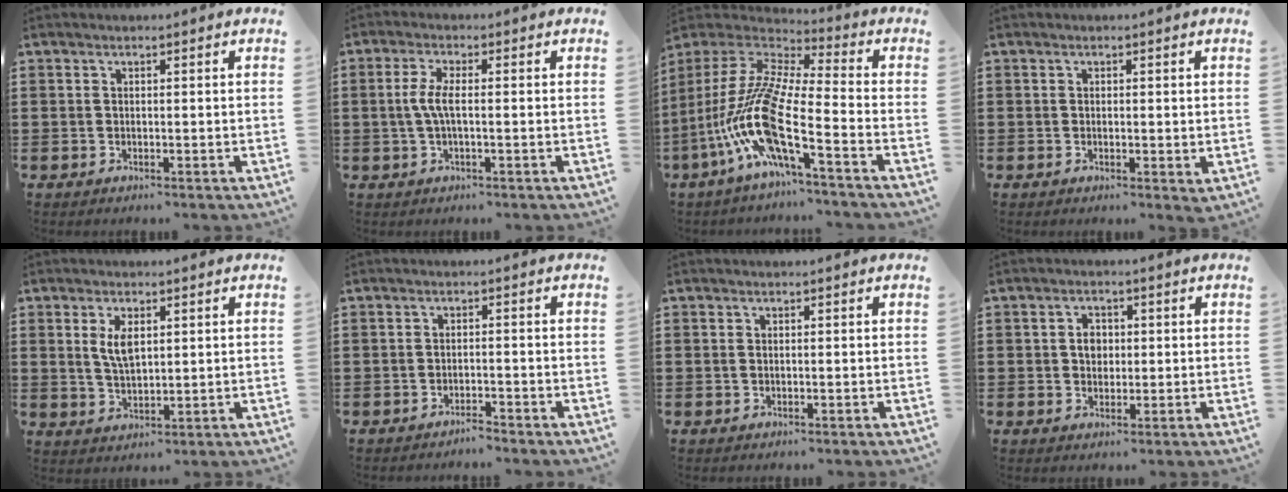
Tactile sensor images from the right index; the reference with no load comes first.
{"total": 4.0, "force": [-0.3, 1.0, 3.8], "torque": [-0.092, -0.005, -0.015]}
{"total": 14.3, "force": [-6.8, 2.6, 12.3], "torque": [-0.285, -0.022, -0.143]}
{"total": 0.7, "force": [0.1, 0.3, 0.6], "torque": [-0.014, 0.001, 0.001]}
{"total": 4.2, "force": [1.4, 1.8, 3.5], "torque": [-0.068, 0.004, 0.021]}
{"total": 1.6, "force": [-1.6, 0.0, 0.2], "torque": [-0.008, 0.003, -0.034]}
{"total": 0.5, "force": [0.0, 0.3, 0.4], "torque": [-0.010, 0.000, 0.000]}
{"total": 2.6, "force": [0.2, 2.0, 1.6], "torque": [-0.029, 0.006, 0.001]}